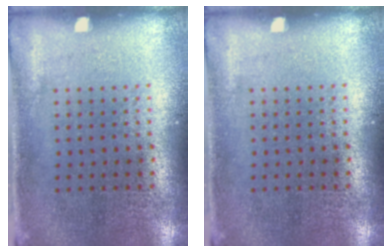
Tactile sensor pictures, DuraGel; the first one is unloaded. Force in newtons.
{"total": 0.0}